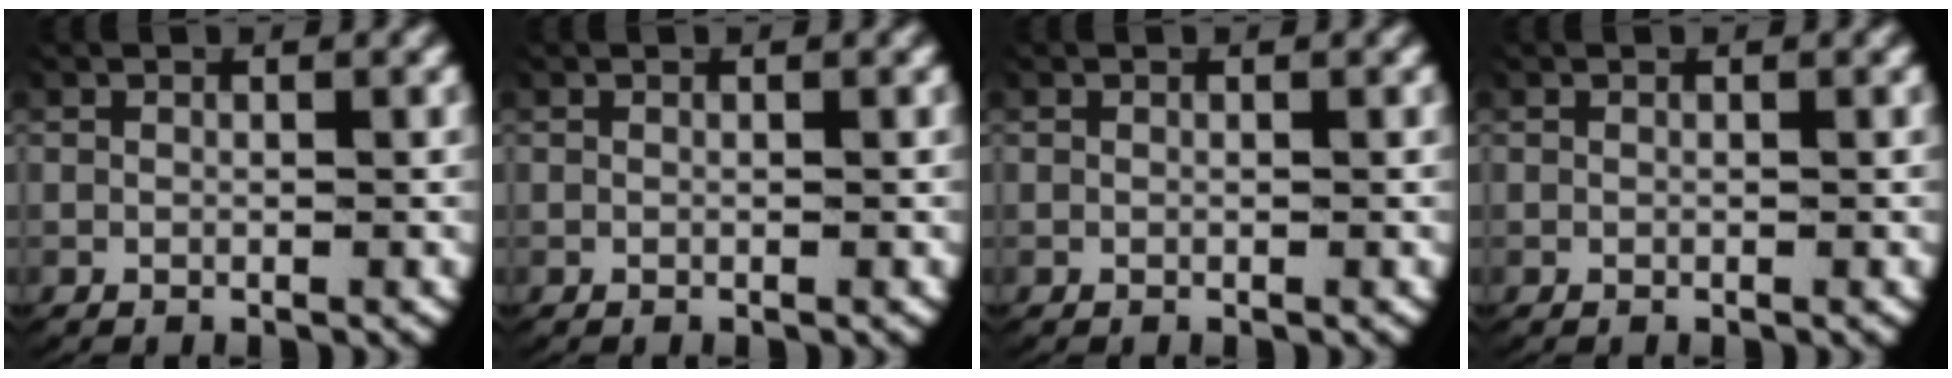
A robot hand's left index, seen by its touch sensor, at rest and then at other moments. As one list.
[{"total": 0.0}, {"total": 0.0}, {"total": 0.0}]